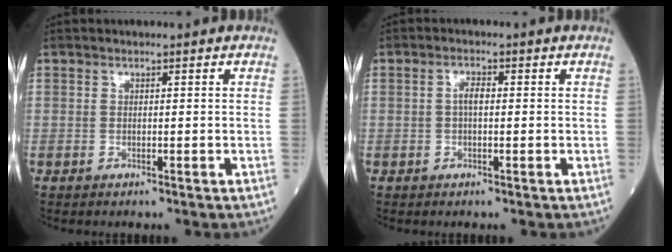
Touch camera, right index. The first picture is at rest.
{"total": 1.8, "force": [0.0, 0.6, 1.8], "torque": [-0.037, 0.003, 0.000]}